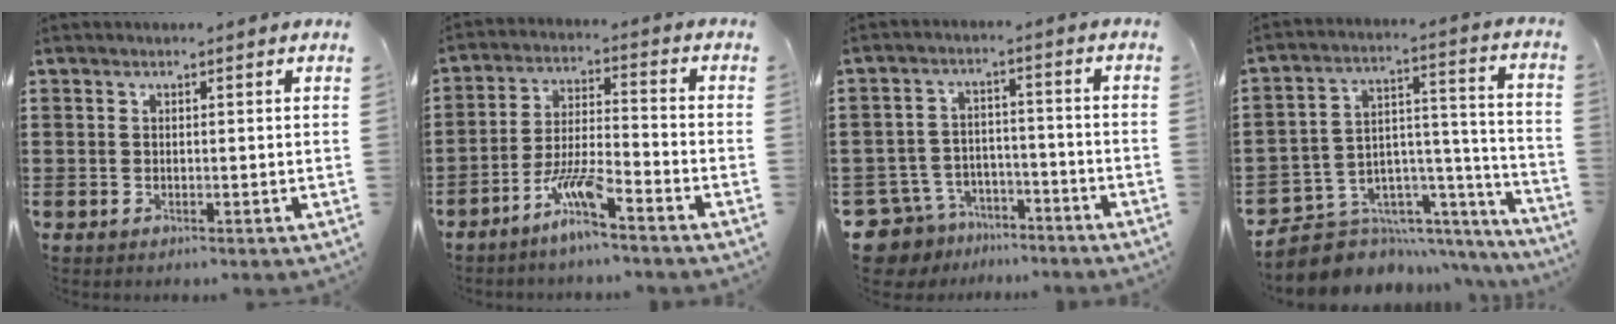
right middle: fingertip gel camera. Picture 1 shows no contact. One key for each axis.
{"total": 7.0, "fx": -5.1, "fy": 0.5, "fz": 4.7, "tx": -0.112, "ty": -0.013, "tz": -0.102}
{"total": 6.0, "fx": -5.6, "fy": 2.0, "fz": 0.6, "tx": -0.042, "ty": 0.006, "tz": -0.120}
{"total": 6.5, "fx": -5.3, "fy": 3.7, "fz": 0.4, "tx": -0.021, "ty": -0.006, "tz": -0.097}